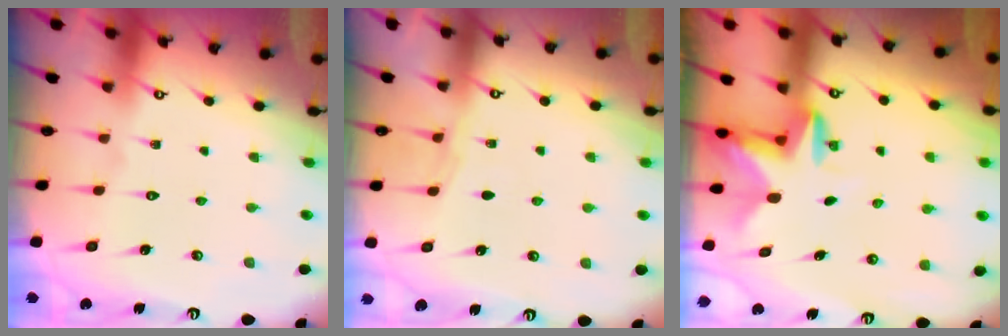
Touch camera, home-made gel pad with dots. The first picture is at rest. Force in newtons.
{"total": 3.7, "press": 3.7, "slide": 0.5}
{"total": 2.6, "press": 2.5, "slide": 0.5}